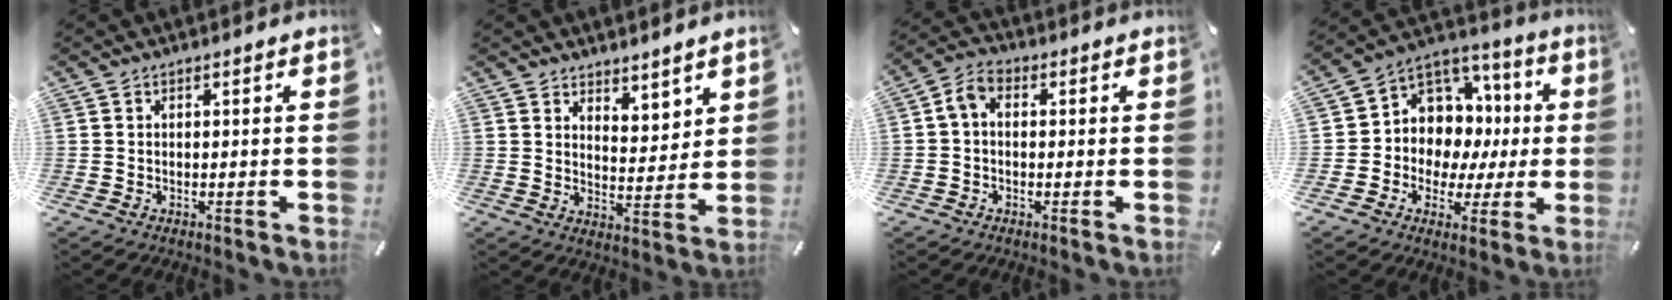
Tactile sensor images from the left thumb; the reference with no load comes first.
{"total": 5.5, "force": [4.8, 2.7, -0.4], "torque": [0.009, -0.042, 0.088]}
{"total": 4.5, "force": [-0.1, 3.0, 3.3], "torque": [-0.077, 0.008, -0.006]}
{"total": 10.1, "force": [0.8, 9.9, 2.2], "torque": [-0.037, -0.032, 0.028]}